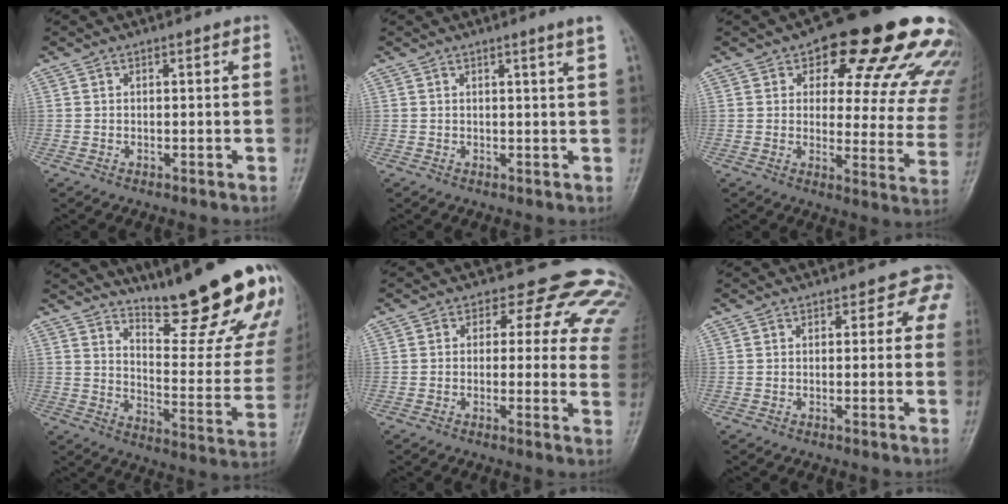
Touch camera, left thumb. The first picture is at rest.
{"total": 2.1, "force": [1.3, -0.6, 1.5], "torque": [-0.024, -0.011, 0.021]}
{"total": 22.8, "force": [13.9, 9.8, 15.3], "torque": [-0.142, -0.042, 0.164]}
{"total": 23.6, "force": [18.1, 4.2, 14.5], "torque": [-0.171, -0.141, 0.249]}
{"total": 14.6, "force": [8.9, 8.3, 8.0], "torque": [-0.038, -0.021, 0.074]}
{"total": 3.1, "force": [1.1, 2.6, 1.2], "torque": [0.022, 0.001, -0.012]}